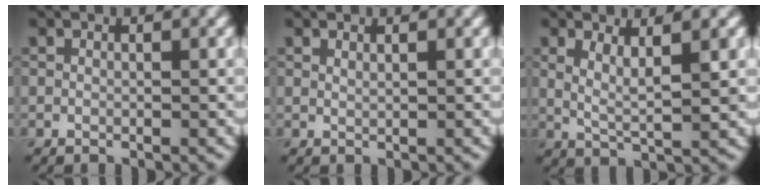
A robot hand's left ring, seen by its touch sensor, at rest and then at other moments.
{"total": 0.5, "force": [0.5, 0.1, 0.2], "torque": [-0.003, -0.001, 0.010]}
{"total": 3.1, "force": [1.3, 0.8, 2.8], "torque": [-0.050, -0.008, 0.026]}